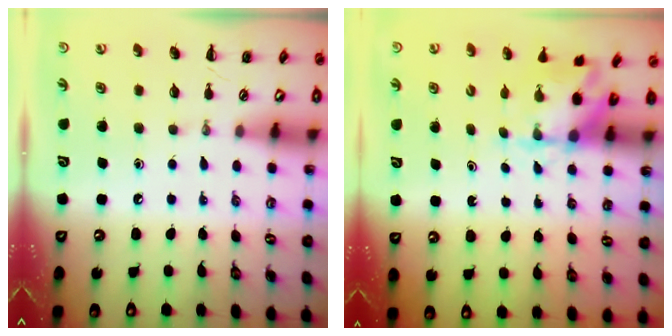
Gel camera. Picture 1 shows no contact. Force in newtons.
{"total": 3.7, "press": 3.5, "slide": 1.1}